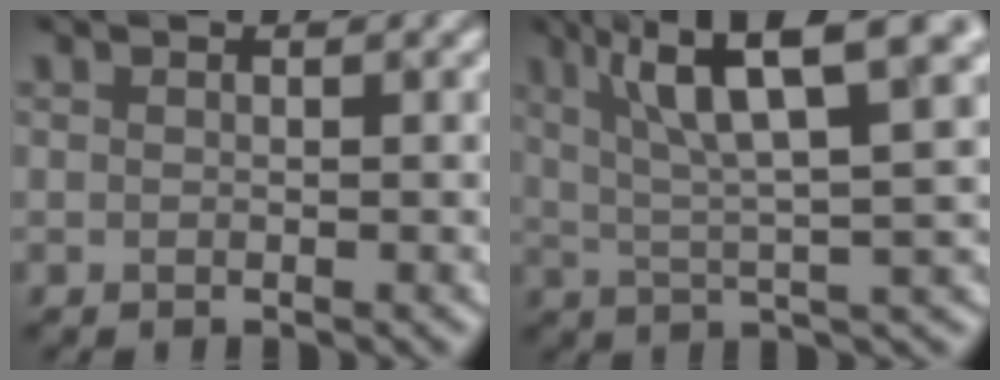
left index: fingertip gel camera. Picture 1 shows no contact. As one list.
[{"total": 9.8, "force": [4.1, 1.8, 8.7], "torque": [-0.141, 0.022, 0.083]}]